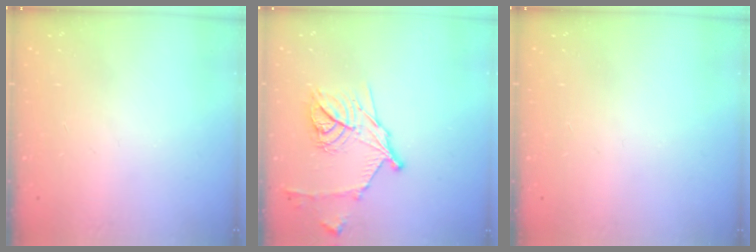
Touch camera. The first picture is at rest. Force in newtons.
{"total": 16.4, "press": 16.3, "slide": 1.0}
{"total": 0.0}